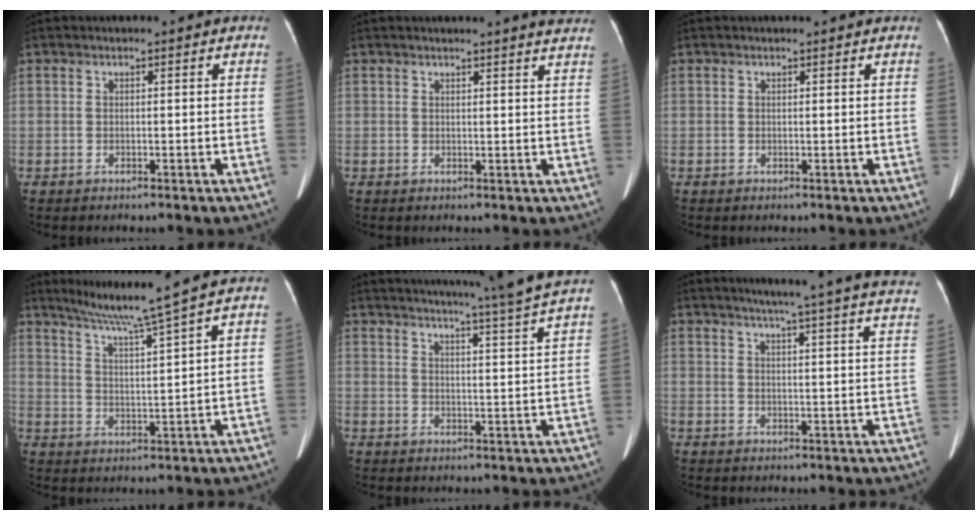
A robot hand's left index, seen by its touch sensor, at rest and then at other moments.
{"total": 6.4, "force": [6.1, -0.4, 2.2], "torque": [-0.024, -0.008, 0.042]}
{"total": 1.1, "force": [1.1, 0.0, 0.2], "torque": [-0.009, 0.007, 0.013]}
{"total": 9.4, "force": [7.9, -2.7, 4.4], "torque": [-0.076, -0.013, 0.131]}
{"total": 16.4, "force": [14.6, -2.6, 7.0], "torque": [-0.116, -0.049, 0.177]}
{"total": 22.9, "force": [20.4, -0.5, 10.4], "torque": [-0.151, -0.045, 0.235]}